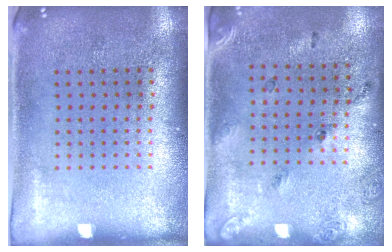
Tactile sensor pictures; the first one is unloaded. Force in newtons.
{"total": 1.7, "press": 1.0, "slide": 1.4}